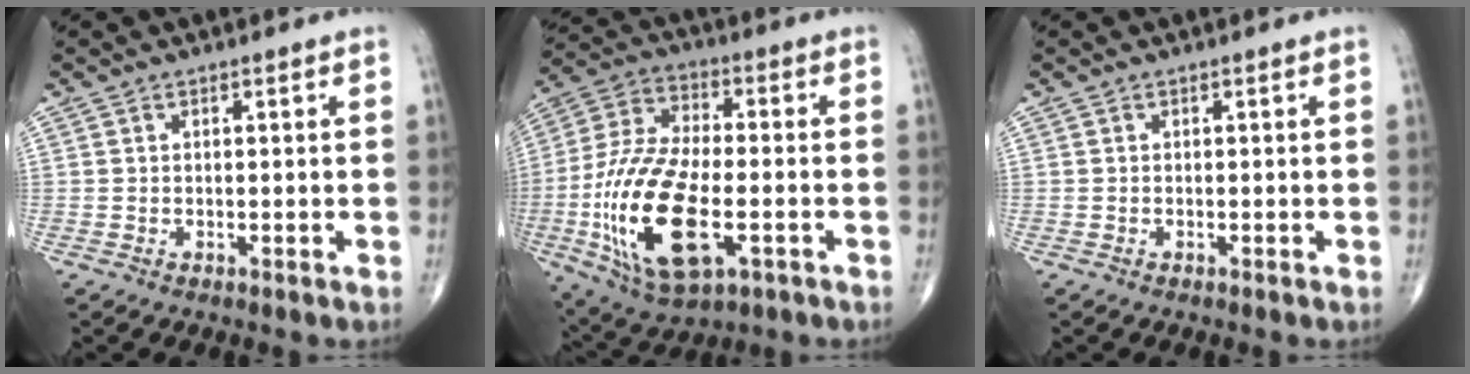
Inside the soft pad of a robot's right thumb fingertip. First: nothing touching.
{"total": 22.0, "force": [-5.5, 10.3, 18.6], "torque": [-0.383, 0.008, -0.090]}
{"total": 0.0}